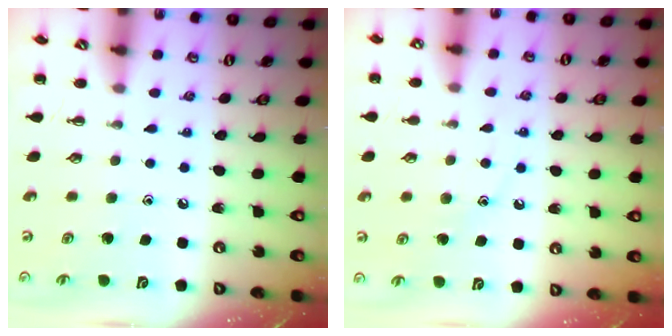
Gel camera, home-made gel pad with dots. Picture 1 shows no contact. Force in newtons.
{"total": 9.2, "press": 9.1, "slide": 1.2}